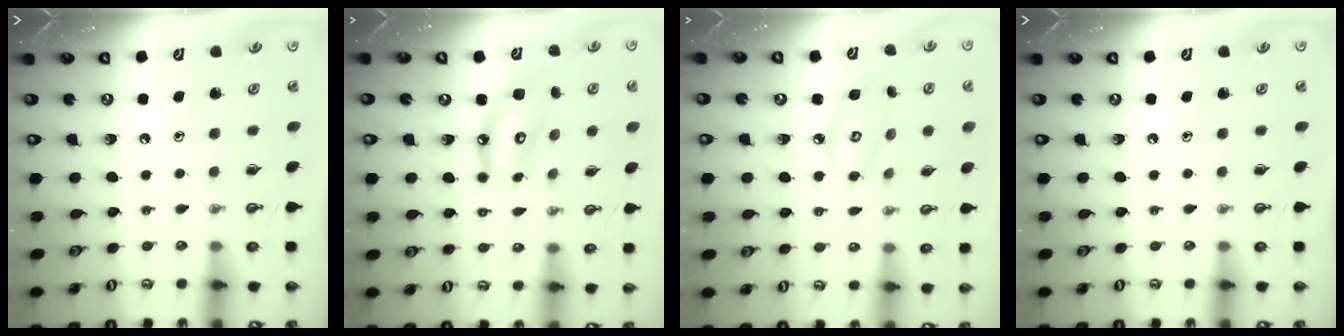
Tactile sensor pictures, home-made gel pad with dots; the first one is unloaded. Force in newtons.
{"total": 10.0, "press": 10.0, "slide": 0.7}
{"total": 6.5, "press": 6.5, "slide": 0.3}
{"total": 0.0}